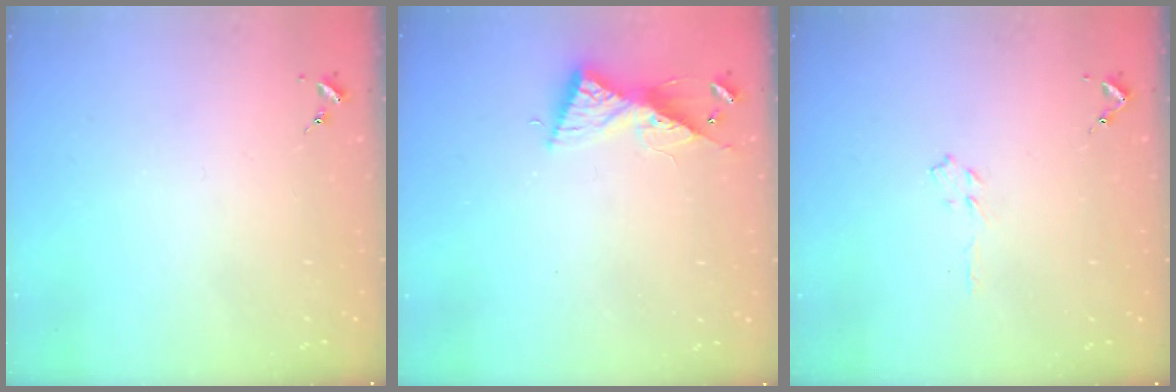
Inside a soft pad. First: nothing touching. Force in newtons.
{"total": 8.7, "press": 8.7, "slide": 0.3}
{"total": 3.3, "press": 3.3, "slide": 0.4}